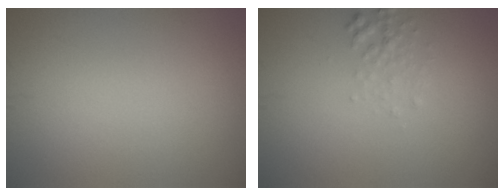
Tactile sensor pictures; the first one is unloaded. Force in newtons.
{"total": 1.4, "press": 1.4, "slide": 0.1}